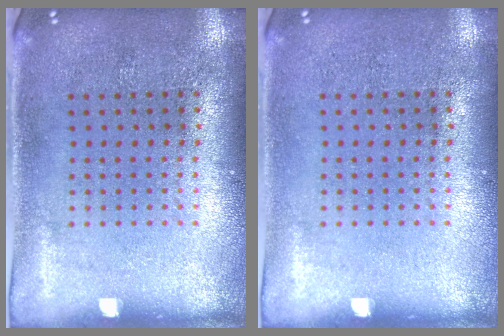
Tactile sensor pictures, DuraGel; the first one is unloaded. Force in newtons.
{"total": 0.0}